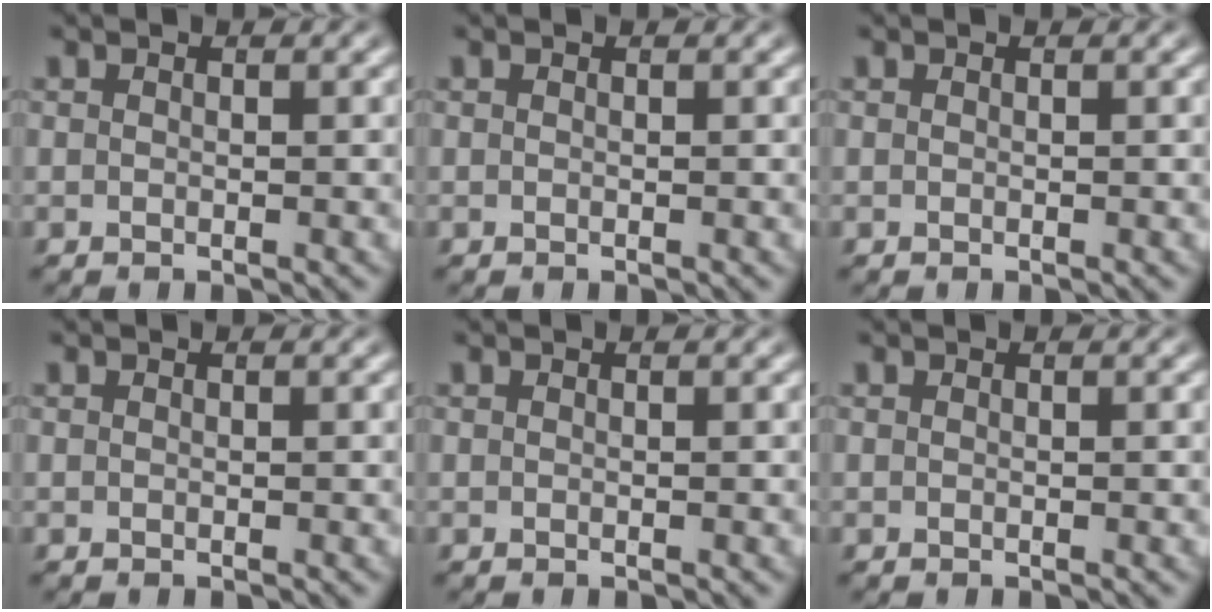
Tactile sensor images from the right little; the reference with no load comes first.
{"total": 0.0}
{"total": 0.0}
{"total": 0.0}
{"total": 0.0}
{"total": 0.0}